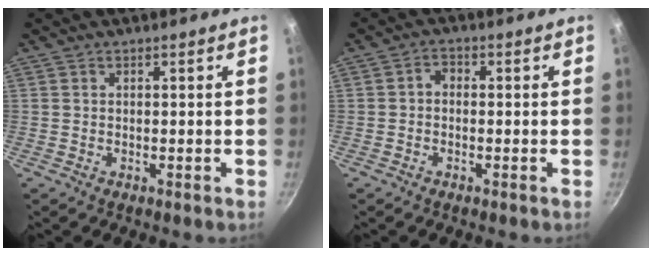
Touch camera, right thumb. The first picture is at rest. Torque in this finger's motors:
{"motor_torque": [0.08, 0.48, 0.62, 0.11, 0.00]}